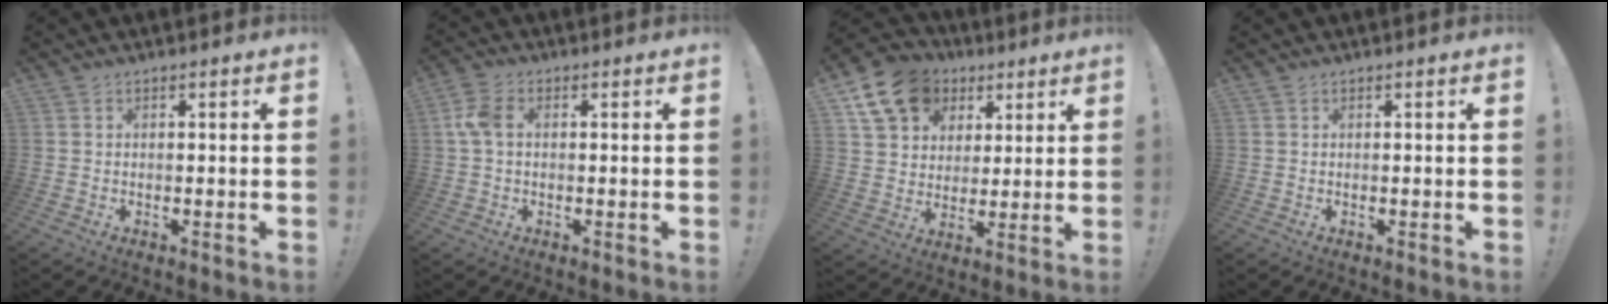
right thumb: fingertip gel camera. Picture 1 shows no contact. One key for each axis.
{"total": 5.7, "fx": 0.6, "fy": 3.5, "fz": 4.4, "tx": -0.101, "ty": 0.012, "tz": 0.013}
{"total": 14.5, "fx": 7.4, "fy": 10.9, "fz": 6.0, "tx": -0.096, "ty": -0.034, "tz": 0.144}
{"total": 0.0}